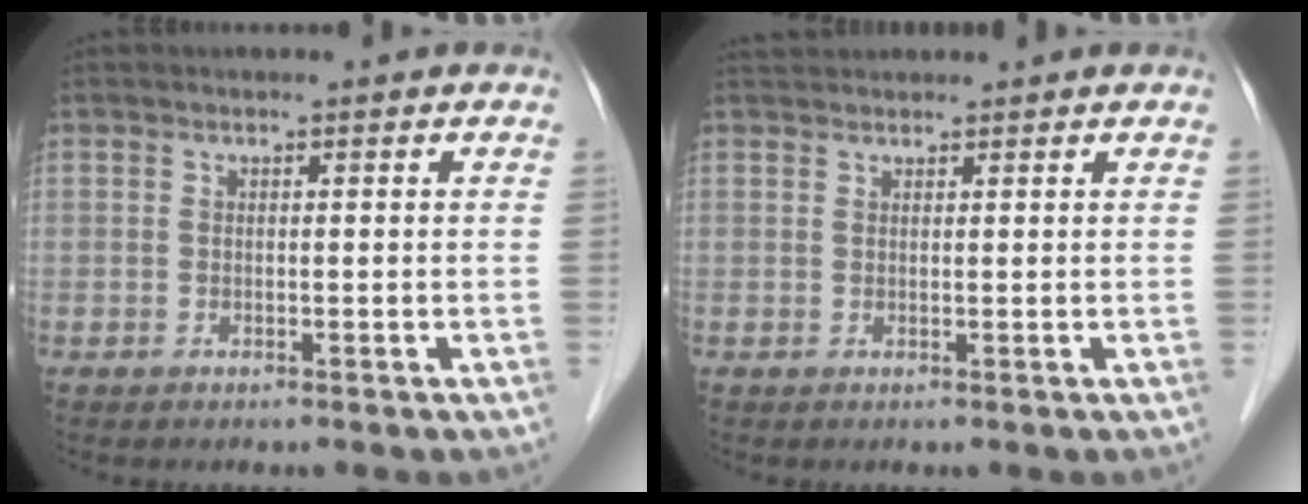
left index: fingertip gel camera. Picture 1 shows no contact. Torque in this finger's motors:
{"motor_torque": [-0.36, -0.28, 0.03, 0.01]}